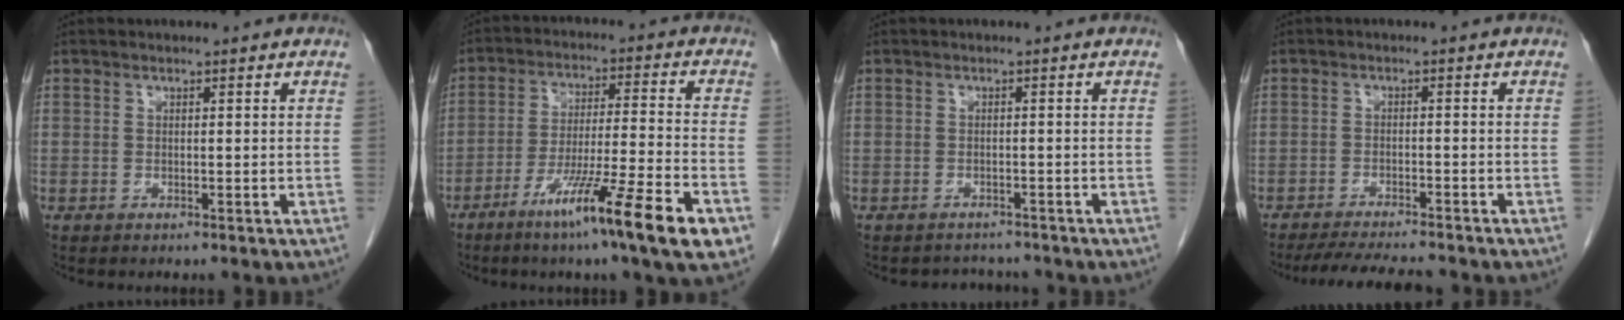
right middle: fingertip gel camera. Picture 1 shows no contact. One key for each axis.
{"total": 15.5, "fx": -8.6, "fy": -0.5, "fz": 12.9, "tx": -0.210, "ty": -0.035, "tz": -0.144}
{"total": 2.7, "fx": -2.5, "fy": 1.0, "fz": -0.3, "tx": 0.002, "ty": 0.000, "tz": -0.036}
{"total": 8.8, "fx": -8.0, "fy": 0.7, "fz": 3.6, "tx": -0.053, "ty": -0.012, "tz": -0.121}